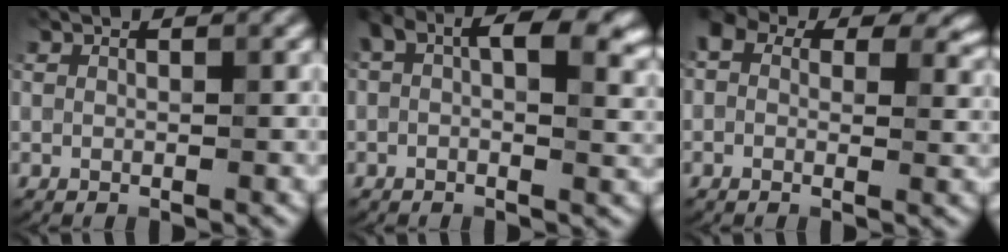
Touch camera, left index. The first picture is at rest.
{"total": 7.2, "force": [1.7, 3.8, 5.9], "torque": [-0.084, 0.013, 0.027]}
{"total": 7.4, "force": [2.8, 4.9, 4.8], "torque": [-0.071, 0.022, 0.038]}